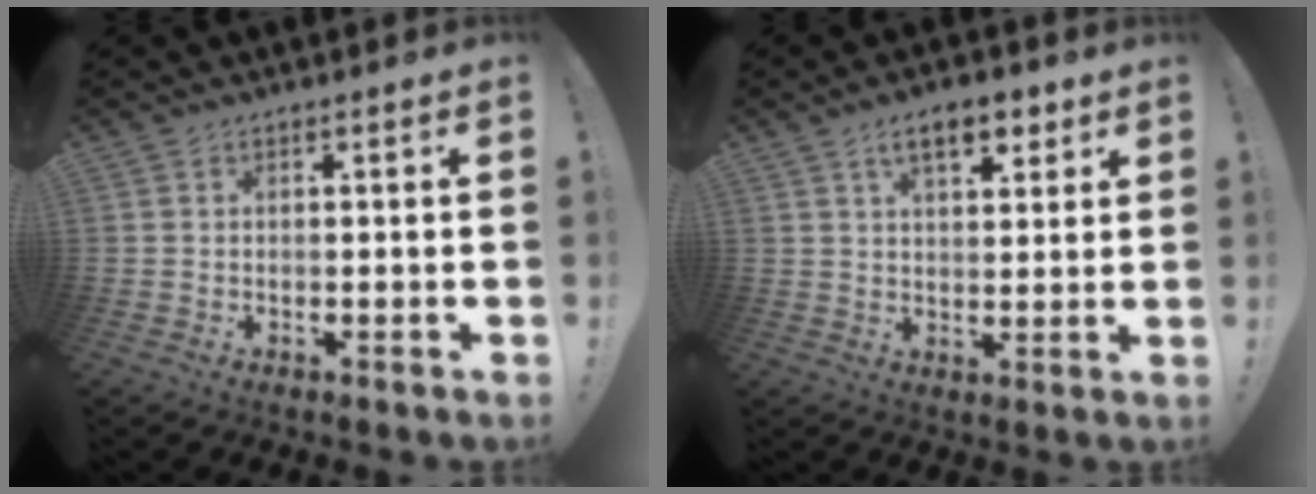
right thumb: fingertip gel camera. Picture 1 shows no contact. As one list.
[{"total": 8.7, "force": [4.8, 4.0, 6.1], "torque": [-0.085, -0.009, 0.082]}]